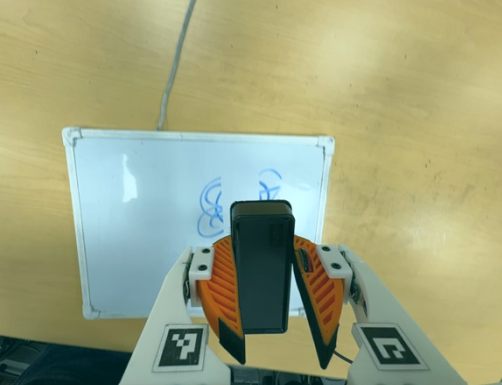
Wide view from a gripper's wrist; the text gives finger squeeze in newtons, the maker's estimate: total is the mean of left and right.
{"total": 8.1, "left": 7.5, "right": 8.7}